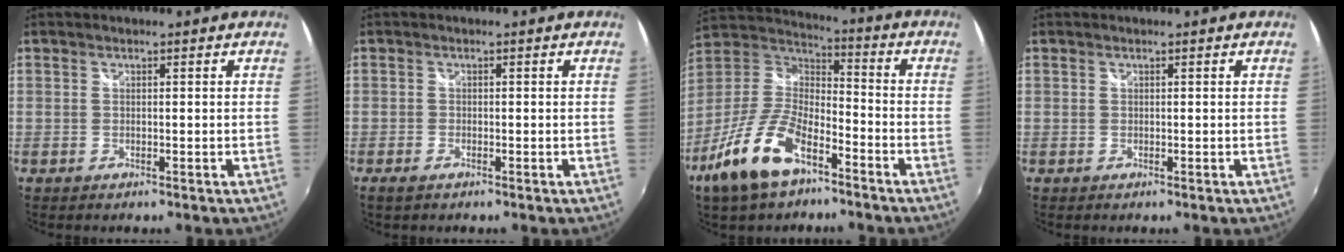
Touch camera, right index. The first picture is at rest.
{"total": 1.6, "force": [-1.2, 0.6, 0.9], "torque": [-0.021, -0.005, -0.024]}
{"total": 17.1, "force": [-9.9, 7.4, 11.9], "torque": [-0.256, -0.017, -0.190]}
{"total": 0.0}